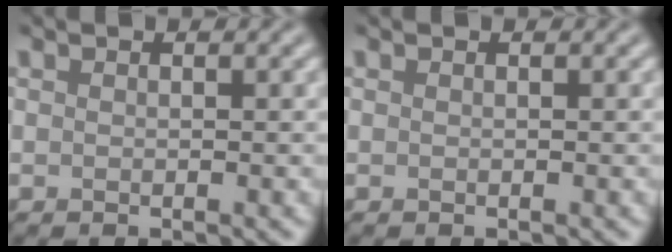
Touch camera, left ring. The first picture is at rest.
{"total": 0.0}